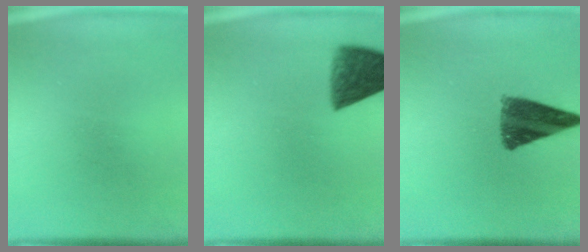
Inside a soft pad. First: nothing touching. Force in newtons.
{"total": 7.9}
{"total": 9.6}